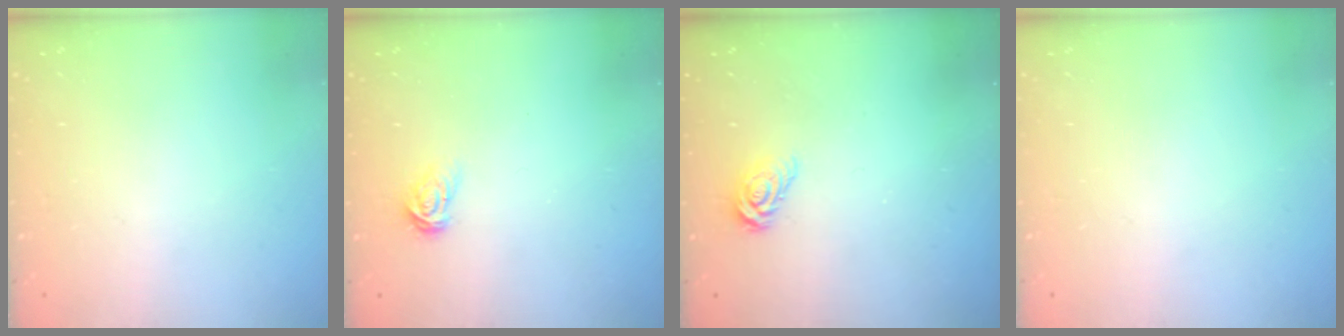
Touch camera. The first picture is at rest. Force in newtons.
{"total": 3.3, "press": 3.2, "slide": 0.4}
{"total": 5.1, "press": 5.1, "slide": 0.4}
{"total": 0.0}